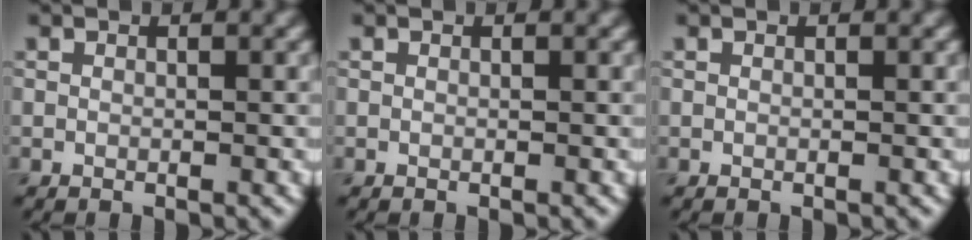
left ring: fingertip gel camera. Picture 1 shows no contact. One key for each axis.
{"total": 0.0}
{"total": 0.0}